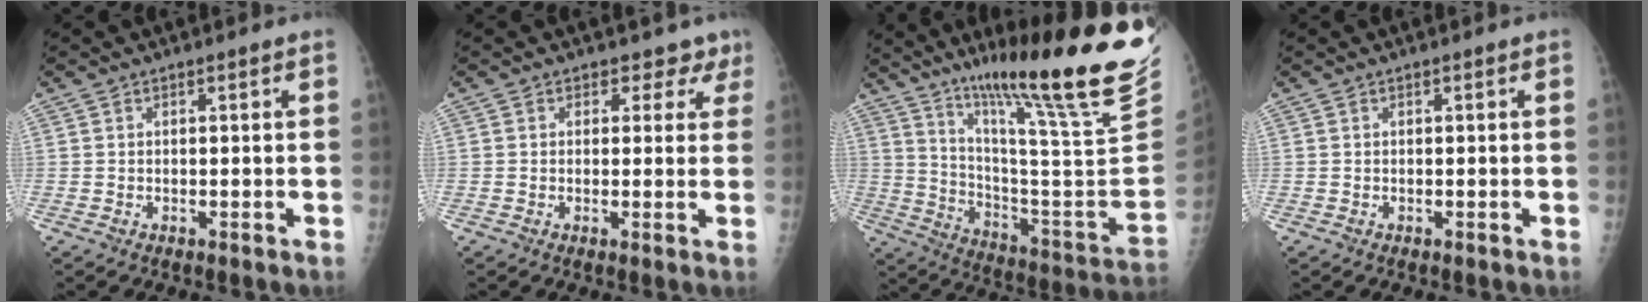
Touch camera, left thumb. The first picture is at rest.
{"total": 3.7, "force": [2.5, 2.6, -0.1], "torque": [0.032, -0.014, 0.012]}
{"total": 31.0, "force": [21.7, 1.9, 22.0], "torque": [-0.311, -0.129, 0.328]}
{"total": 0.0}